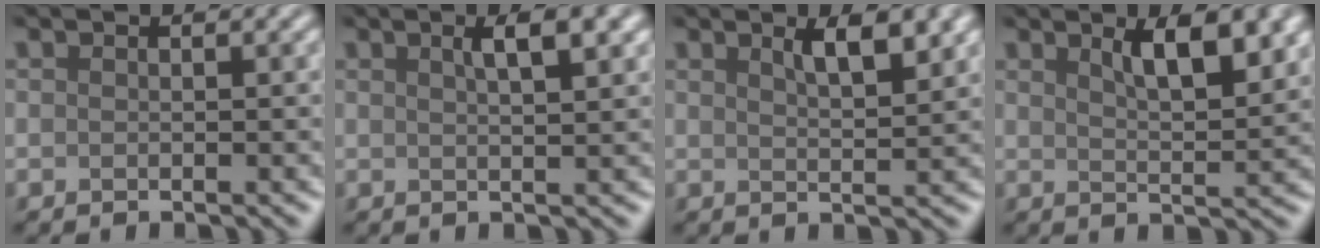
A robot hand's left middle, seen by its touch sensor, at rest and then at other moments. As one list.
[{"total": 3.4, "force": [1.6, 1.0, 2.8], "torque": [-0.031, 0.008, 0.023]}, {"total": 3.3, "force": [1.9, 0.9, 2.6], "torque": [-0.033, 0.001, 0.032]}, {"total": 4.9, "force": [2.4, 1.6, 3.9], "torque": [-0.055, 0.000, 0.040]}]